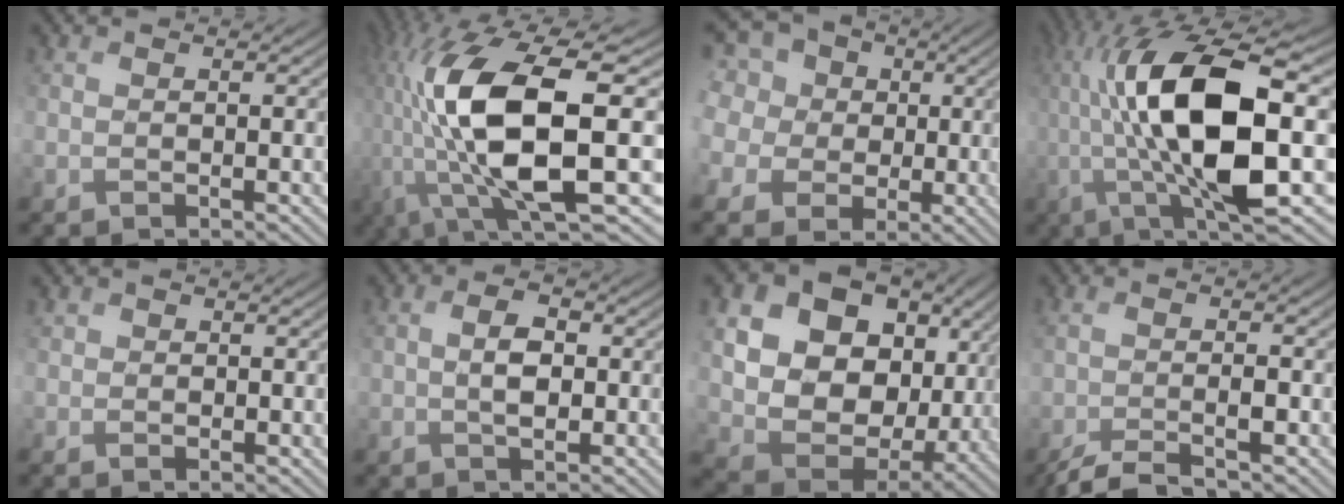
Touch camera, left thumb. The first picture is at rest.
{"total": 18.4, "force": [-1.5, 7.1, 17.0], "torque": [-0.341, -0.005, -0.026]}
{"total": 14.8, "force": [4.0, 13.0, 5.9], "torque": [-0.243, 0.022, 0.051]}
{"total": 16.6, "force": [0.1, 5.0, 15.8], "torque": [-0.296, 0.005, 0.005]}
{"total": 1.8, "force": [-0.1, 1.6, 0.7], "torque": [-0.008, -0.004, -0.003]}
{"total": 4.0, "force": [-0.1, 2.1, 3.4], "torque": [-0.070, 0.003, -0.003]}
{"total": 19.0, "force": [4.6, 14.9, 10.8], "torque": [-0.263, -0.008, 0.134]}
{"total": 4.9, "force": [-3.2, 0.9, 3.6], "torque": [-0.066, -0.001, -0.066]}